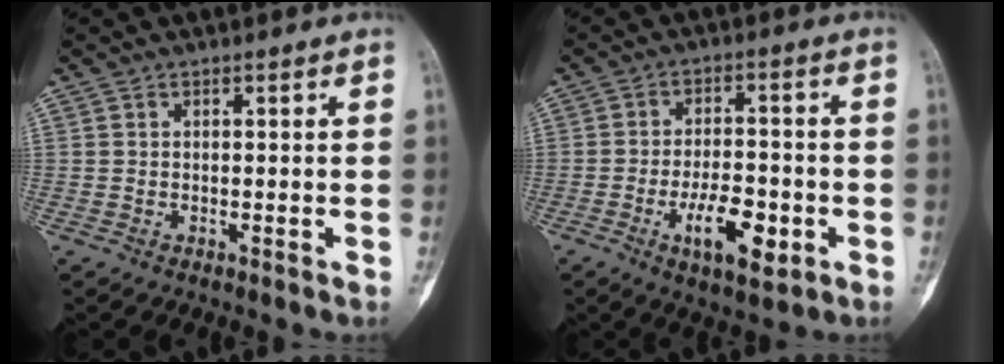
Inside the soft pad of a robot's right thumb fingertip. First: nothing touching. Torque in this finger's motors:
{"motor_torque": [-0.12, 0.77, 0.51, 0.17, 0.09]}